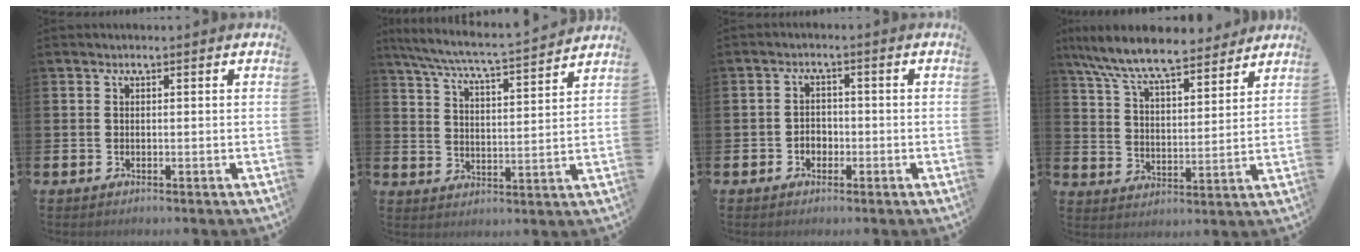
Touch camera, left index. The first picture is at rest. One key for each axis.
{"total": 6.6, "fx": 6.2, "fy": -0.1, "fz": 2.1, "tx": -0.068, "ty": -0.048, "tz": 0.106}
{"total": 2.1, "fx": -0.9, "fy": 1.8, "fz": 0.8, "tx": -0.015, "ty": 0.003, "tz": -0.020}
{"total": 9.2, "fx": 8.4, "fy": 1.5, "fz": 3.4, "tx": -0.106, "ty": -0.045, "tz": 0.149}